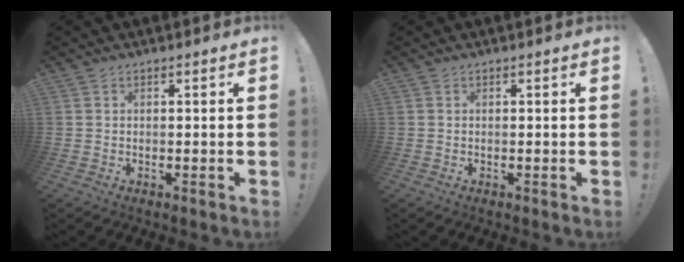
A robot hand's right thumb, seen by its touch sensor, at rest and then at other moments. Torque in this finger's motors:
{"motor_torque": [-0.05, -0.15, 0.03, -0.05, -0.08]}